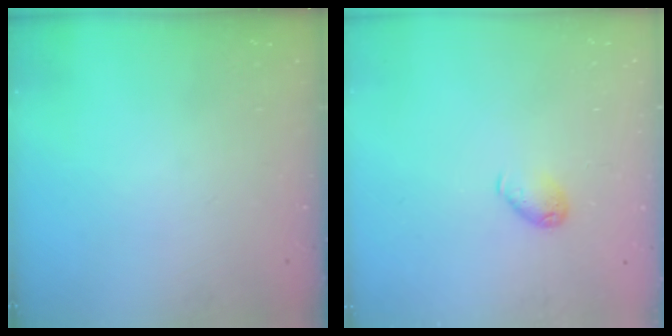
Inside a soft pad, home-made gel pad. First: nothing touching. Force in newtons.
{"total": 5.5, "press": 5.5, "slide": 0.4}